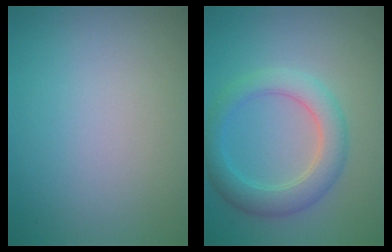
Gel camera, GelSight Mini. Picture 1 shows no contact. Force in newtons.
{"total": 2.9, "press": 2.9, "slide": 0.3}